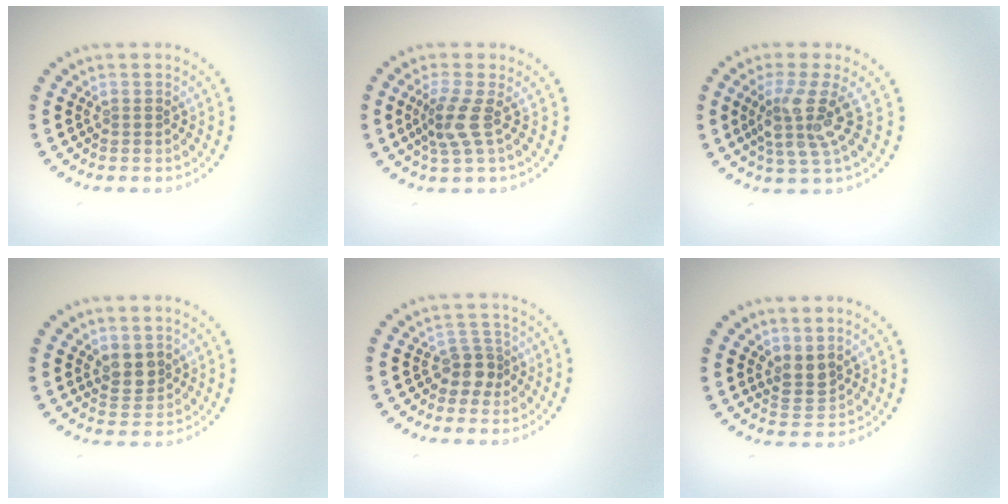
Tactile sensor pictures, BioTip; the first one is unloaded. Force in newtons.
{"total": 2.7, "press": 2.0, "slide": 1.8}
{"total": 3.8, "press": 2.9, "slide": 2.6}
{"total": 2.2, "press": 2.0, "slide": 0.9}
{"total": 2.3, "press": 1.9, "slide": 1.4}
{"total": 2.1, "press": 1.7, "slide": 1.3}